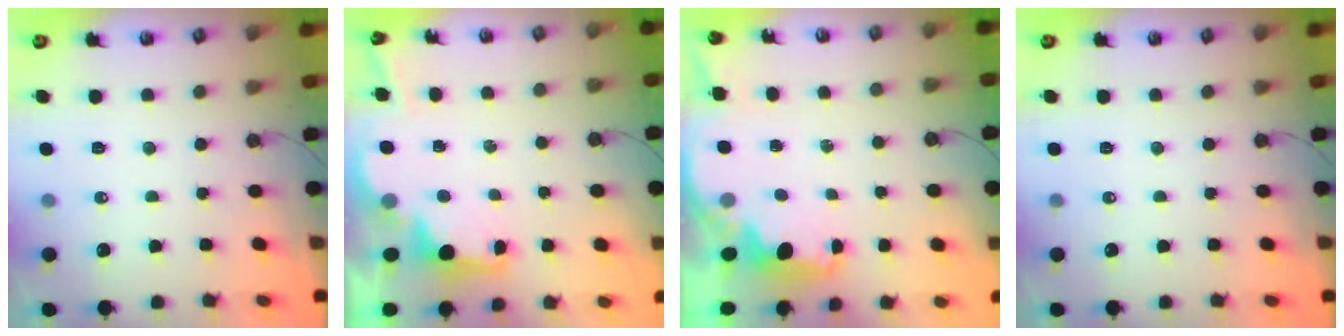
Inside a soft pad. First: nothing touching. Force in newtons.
{"total": 2.7, "press": 2.6, "slide": 0.8}
{"total": 2.2, "press": 2.0, "slide": 0.8}
{"total": 0.0}